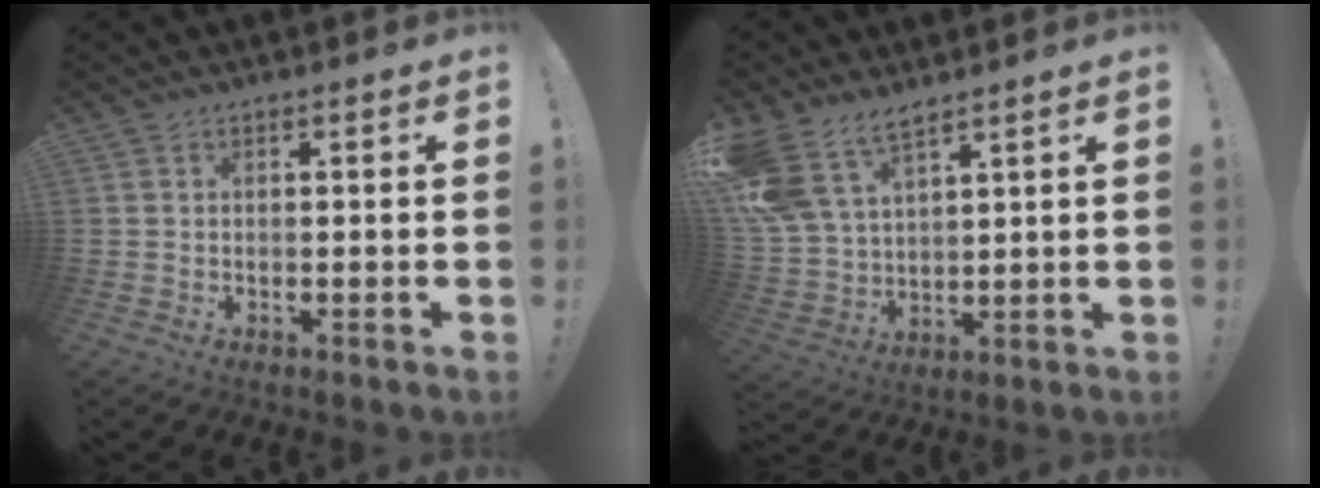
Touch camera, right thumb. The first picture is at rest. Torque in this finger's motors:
{"motor_torque": [2.19, 2.82, 1.53, 0.76, 0.22]}